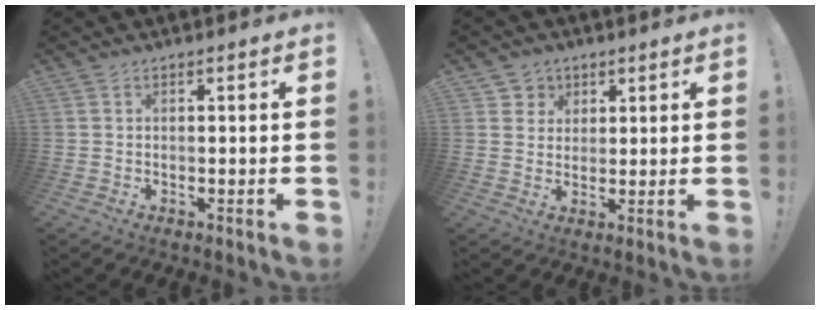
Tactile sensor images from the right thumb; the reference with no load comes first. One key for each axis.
{"total": 3.2, "fx": 1.9, "fy": 2.6, "fz": 0.1, "tx": 0.010, "ty": -0.013, "tz": 0.031}